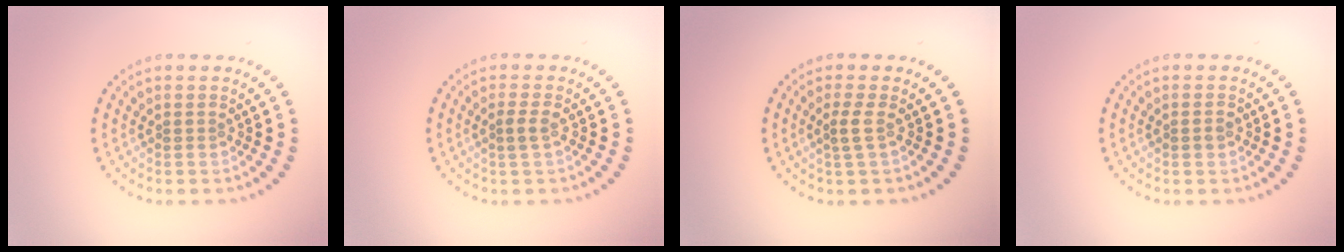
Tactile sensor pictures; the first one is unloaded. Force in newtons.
{"total": 1.1, "press": 1.0, "slide": 0.4}
{"total": 1.2, "press": 0.9, "slide": 0.8}
{"total": 0.9, "press": 0.9, "slide": 0.1}